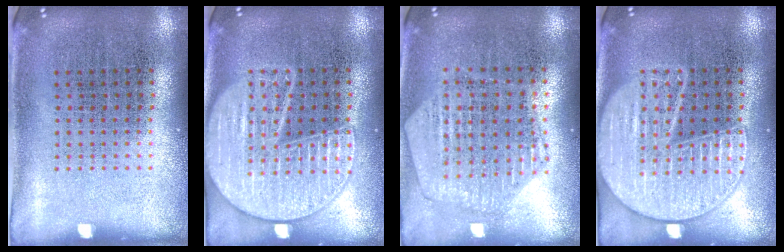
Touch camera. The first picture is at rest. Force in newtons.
{"total": 2.5, "press": 2.5, "slide": 0.2}
{"total": 1.2, "press": 1.2, "slide": 0.1}
{"total": 2.5, "press": 2.5, "slide": 0.2}